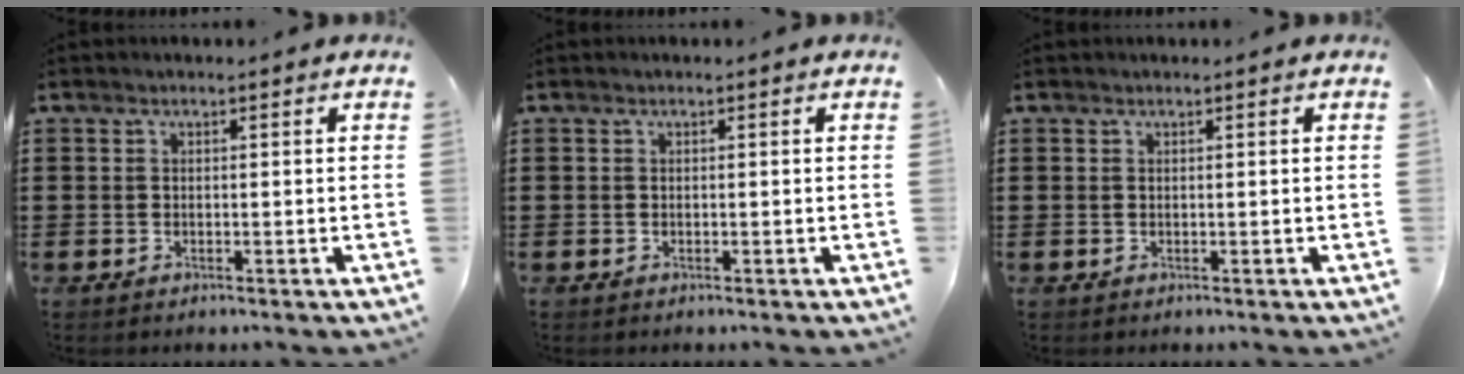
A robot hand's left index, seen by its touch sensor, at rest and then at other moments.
{"total": 0.0}
{"total": 0.0}